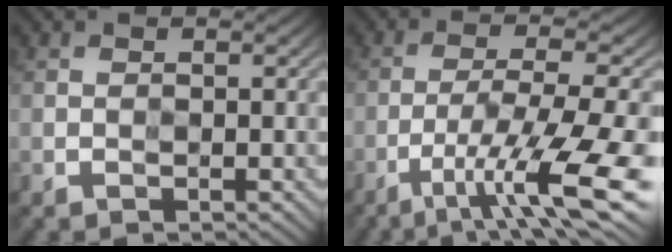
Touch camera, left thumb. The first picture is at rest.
{"total": 12.1, "force": [-6.2, 2.1, 10.2], "torque": [-0.162, -0.005, -0.096]}